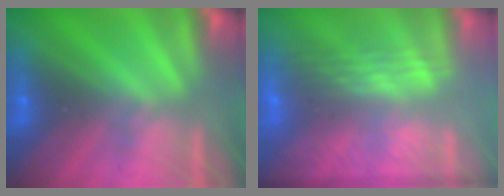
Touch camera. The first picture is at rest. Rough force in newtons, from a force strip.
{"total": 2.8}